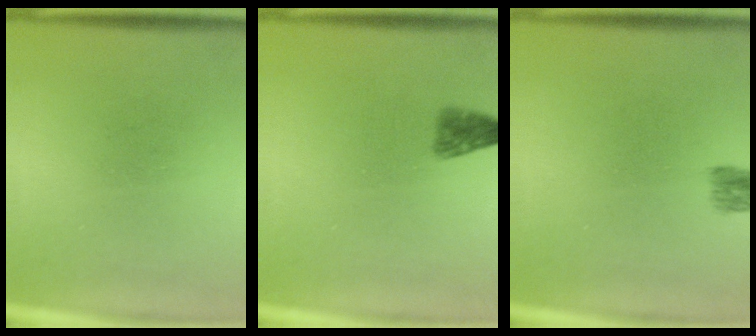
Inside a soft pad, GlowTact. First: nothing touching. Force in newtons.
{"total": 2.5}
{"total": 2.5}